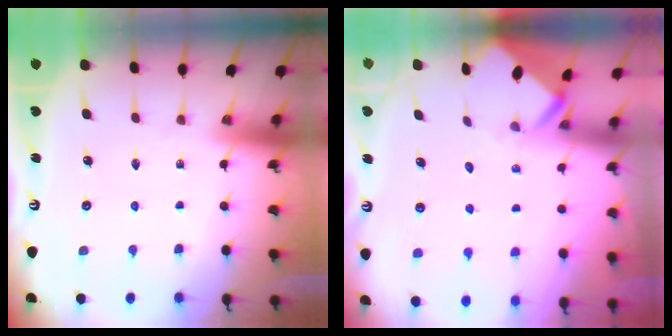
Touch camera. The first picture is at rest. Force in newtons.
{"total": 3.4, "press": 3.4, "slide": 0.3}